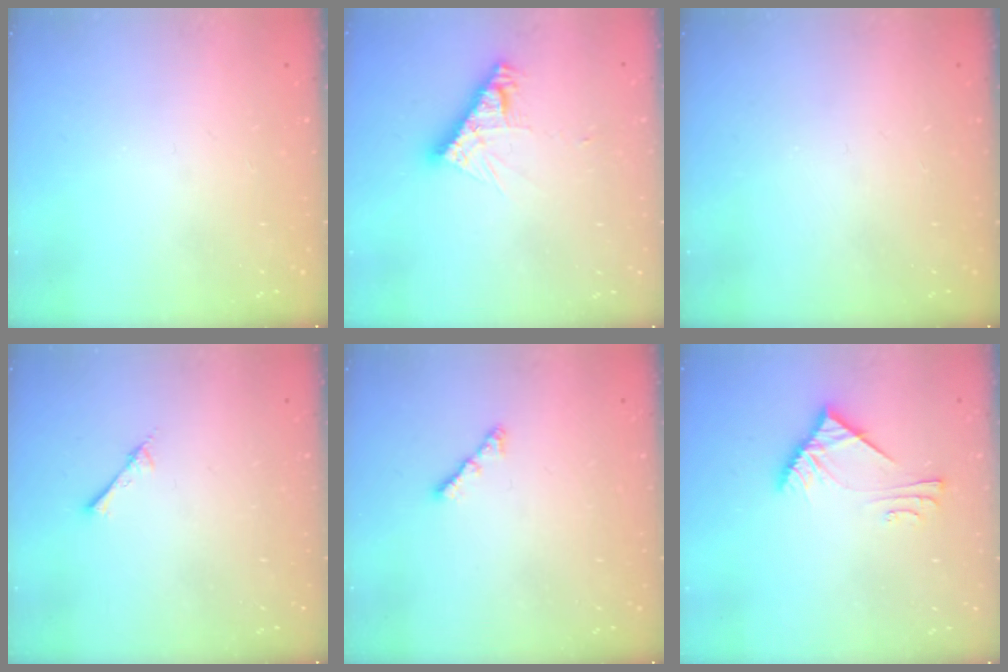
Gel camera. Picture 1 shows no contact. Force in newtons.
{"total": 9.2, "press": 9.2, "slide": 0.7}
{"total": 0.0}
{"total": 2.8, "press": 2.8, "slide": 0.3}
{"total": 2.7, "press": 2.7, "slide": 0.6}
{"total": 7.0, "press": 7.0, "slide": 0.5}